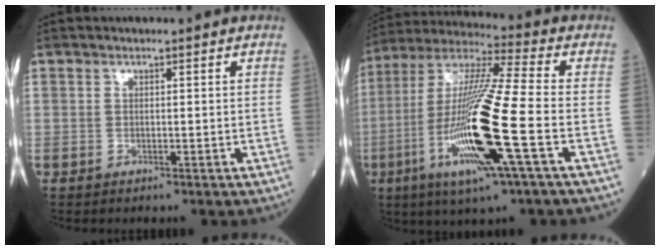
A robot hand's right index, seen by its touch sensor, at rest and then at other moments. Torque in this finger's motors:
{"motor_torque": [1.35, -0.79, 1.06, 0.21]}